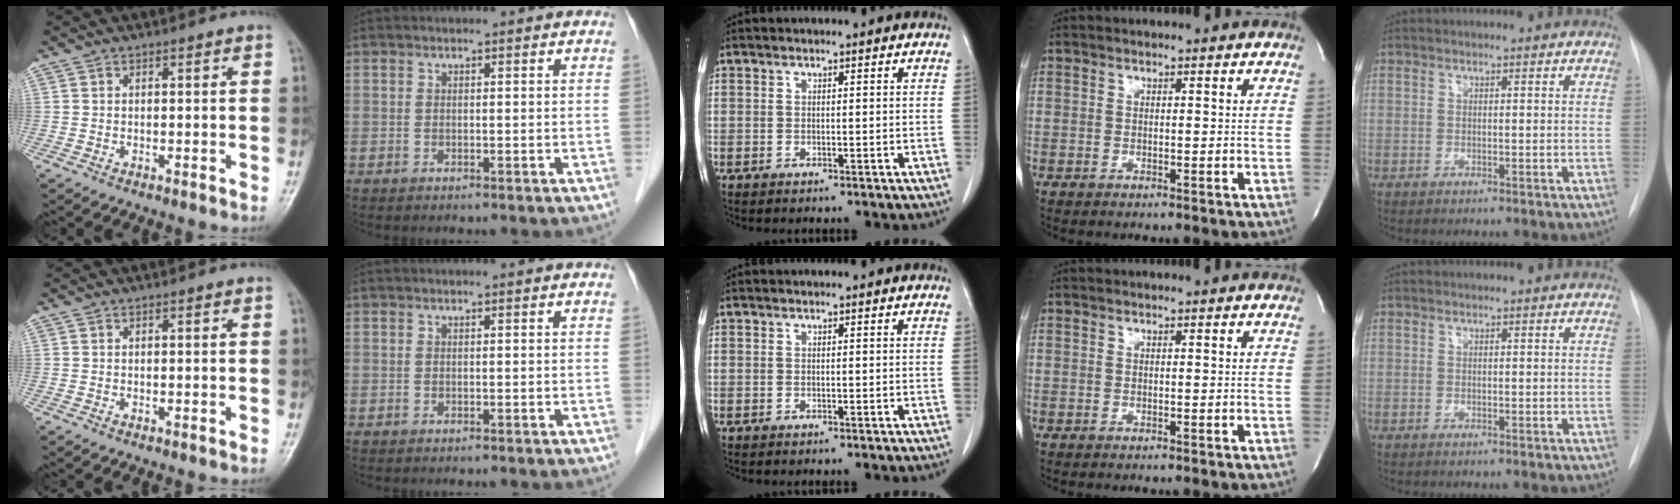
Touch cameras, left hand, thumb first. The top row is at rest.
{}